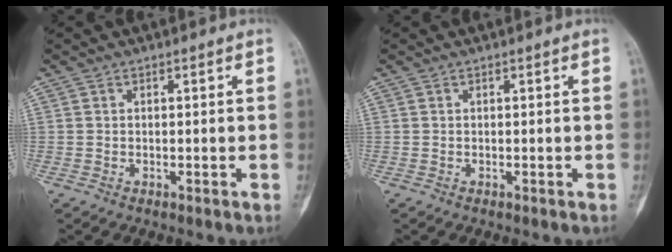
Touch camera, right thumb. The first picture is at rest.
{"total": 0.0}